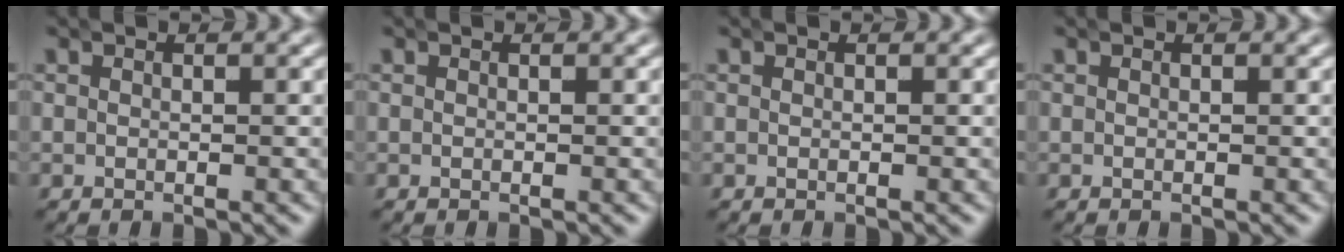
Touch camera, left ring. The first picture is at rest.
{"total": 0.0}
{"total": 0.0}
{"total": 0.0}